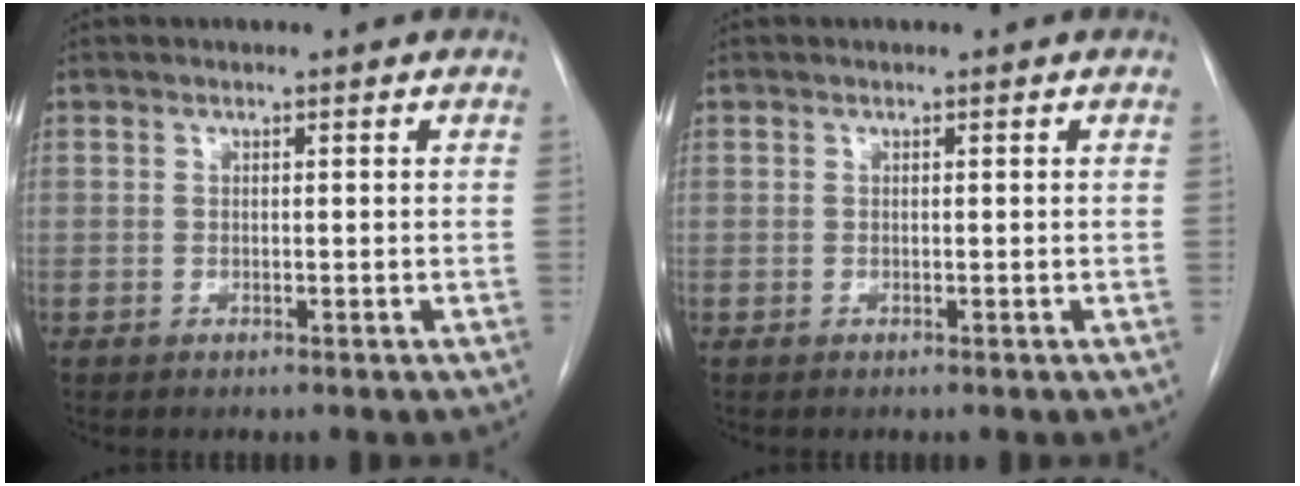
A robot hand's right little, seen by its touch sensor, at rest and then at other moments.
{"total": 0.0}